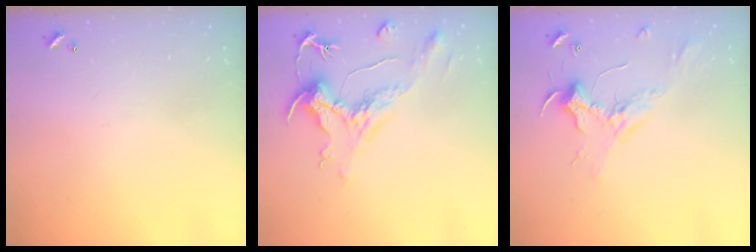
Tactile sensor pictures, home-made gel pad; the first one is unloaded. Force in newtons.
{"total": 1.6, "press": 0.1, "slide": 1.6}
{"total": 2.4, "press": 2.3, "slide": 0.8}